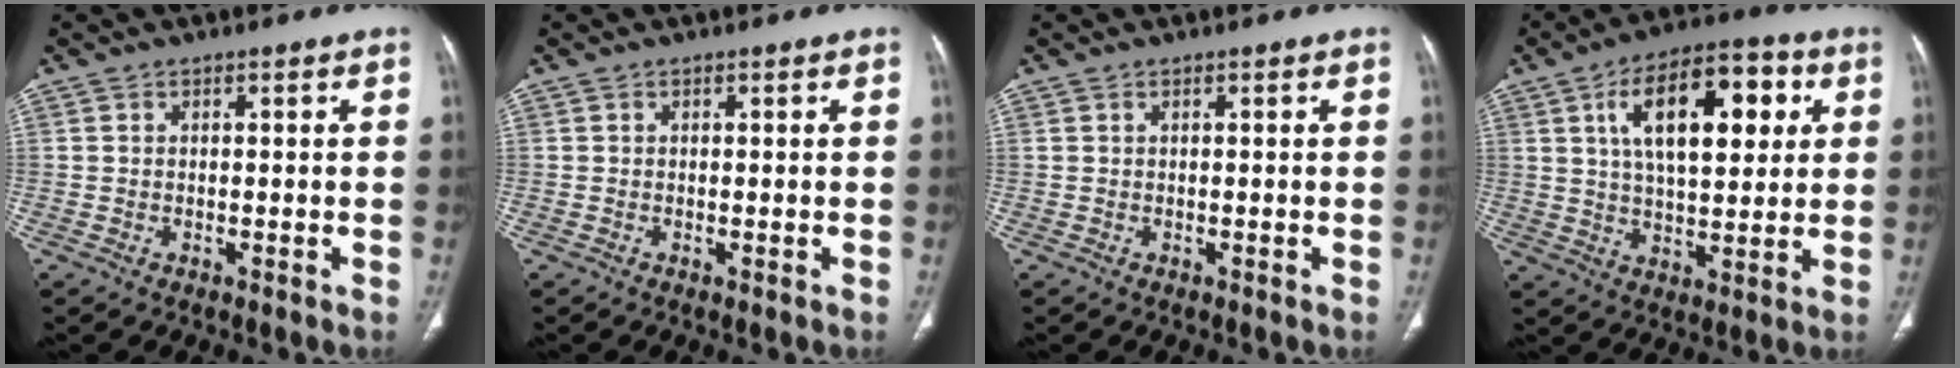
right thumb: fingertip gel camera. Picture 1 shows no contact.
{"total": 0.0}
{"total": 0.0}
{"total": 17.3, "force": [5.4, 8.3, 14.2], "torque": [-0.197, 0.003, 0.085]}